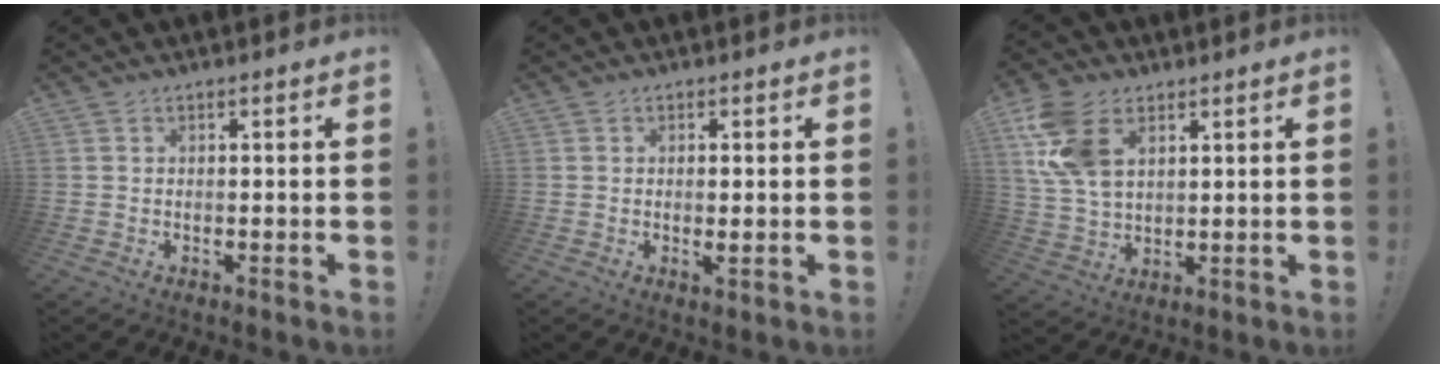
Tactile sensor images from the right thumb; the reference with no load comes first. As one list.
[{"total": 1.7, "force": [0.2, 0.3, 1.7], "torque": [-0.019, -0.006, 0.002]}, {"total": 13.4, "force": [5.7, 8.3, 8.9], "torque": [-0.179, -0.009, 0.112]}]